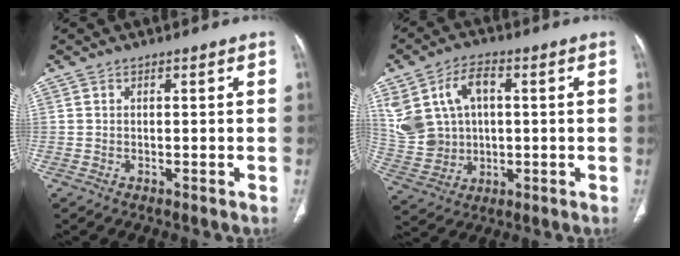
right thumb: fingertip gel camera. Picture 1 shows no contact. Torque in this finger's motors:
{"motor_torque": [0.12, 0.14, 0.54, 0.78, 0.07]}